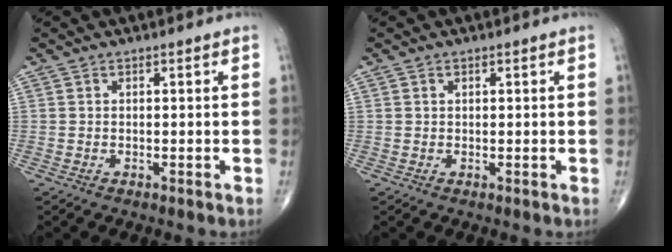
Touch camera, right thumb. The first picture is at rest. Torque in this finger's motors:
{"motor_torque": [-0.53, 0.21, 0.06, 0.11, 0.02]}